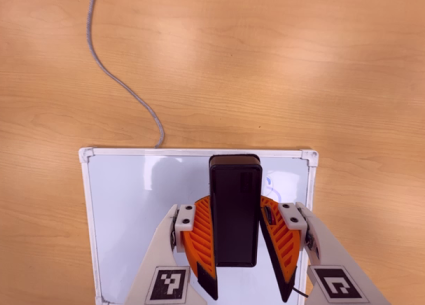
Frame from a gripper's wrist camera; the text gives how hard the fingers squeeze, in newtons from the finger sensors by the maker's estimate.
{"total": 6.5, "left": 6.1, "right": 6.9}